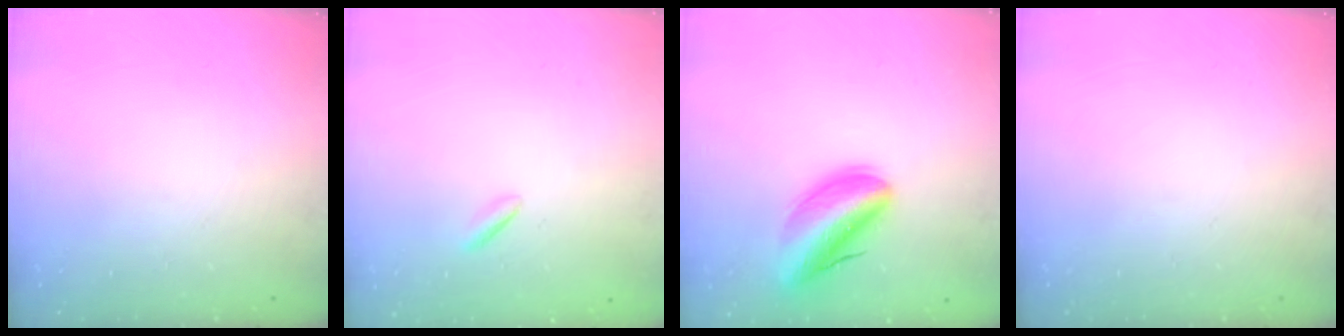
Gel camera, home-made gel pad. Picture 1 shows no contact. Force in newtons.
{"total": 0.0}
{"total": 11.0, "press": 10.4, "slide": 3.4}
{"total": 0.0}